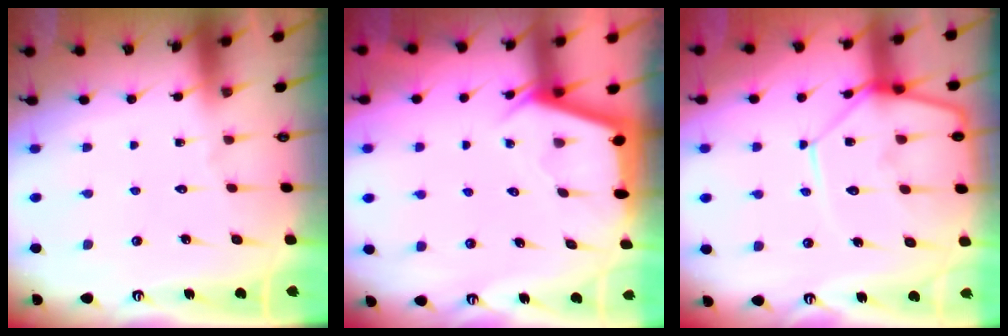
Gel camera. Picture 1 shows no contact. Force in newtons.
{"total": 2.8, "press": 2.8, "slide": 0.4}
{"total": 12.7, "press": 12.7, "slide": 1.2}